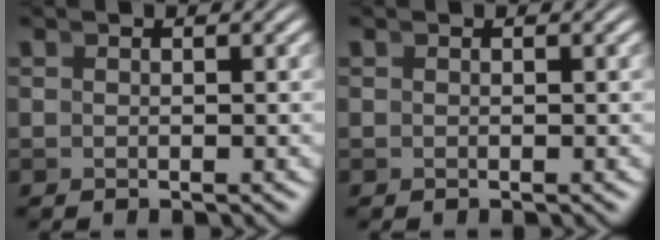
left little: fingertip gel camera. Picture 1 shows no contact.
{"total": 0.0}